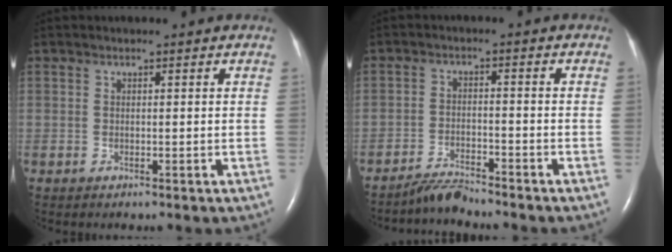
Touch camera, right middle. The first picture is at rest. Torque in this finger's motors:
{"motor_torque": [-0.10, -0.05, -0.05, -0.01]}